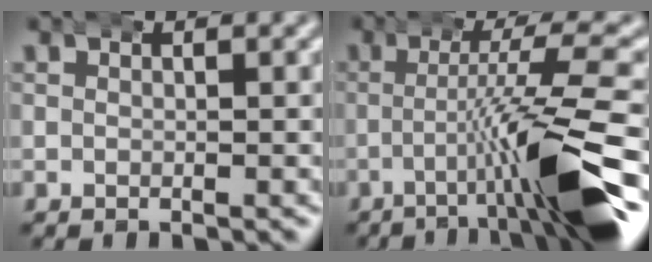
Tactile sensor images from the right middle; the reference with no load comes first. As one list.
[{"total": 9.8, "force": [-2.5, 0.9, 9.5], "torque": [-0.142, -0.004, -0.038]}]